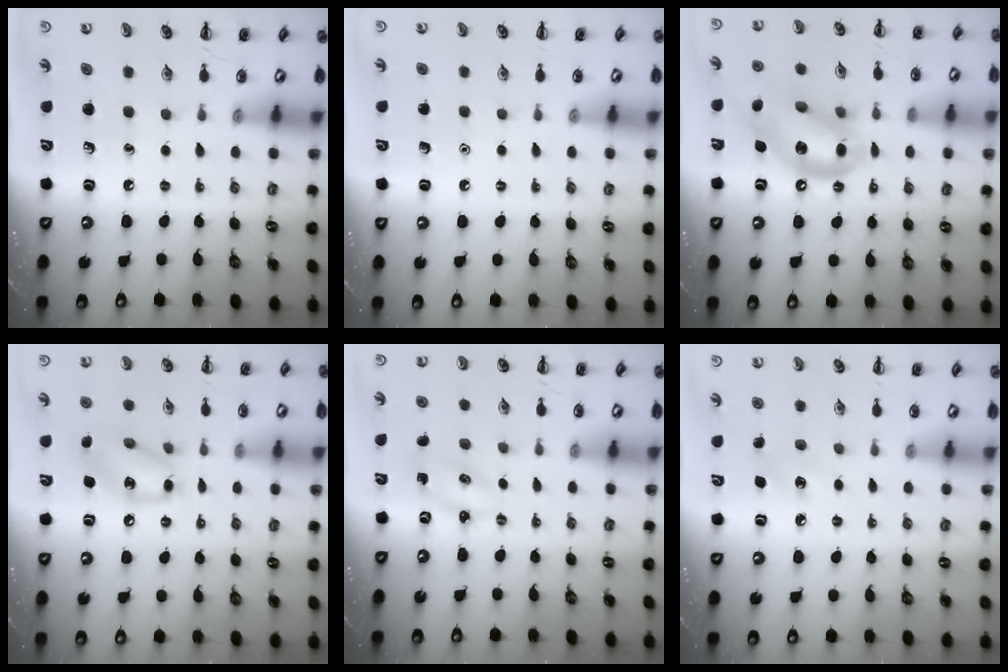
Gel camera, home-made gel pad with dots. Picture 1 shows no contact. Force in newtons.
{"total": 1.6, "press": 1.6, "slide": 0.1}
{"total": 12.8, "press": 12.3, "slide": 3.4}
{"total": 11.4, "press": 11.2, "slide": 1.9}
{"total": 1.4, "press": 1.3, "slide": 0.3}
{"total": 6.0, "press": 5.8, "slide": 1.8}